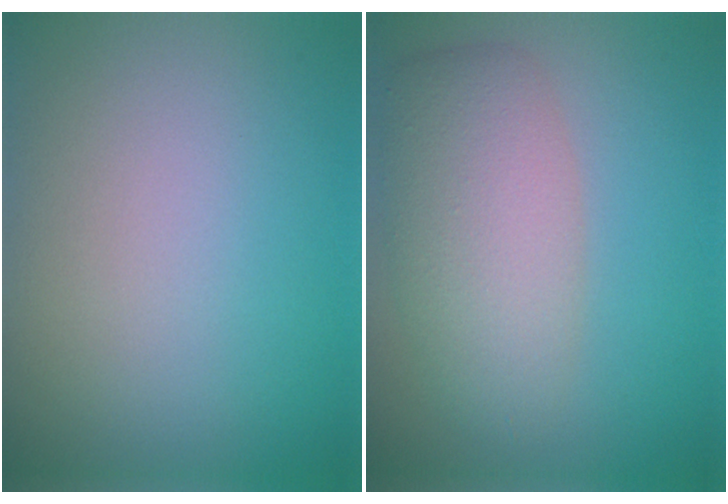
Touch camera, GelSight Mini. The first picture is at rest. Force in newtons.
{"total": 5.7, "press": 5.6, "slide": 0.3}